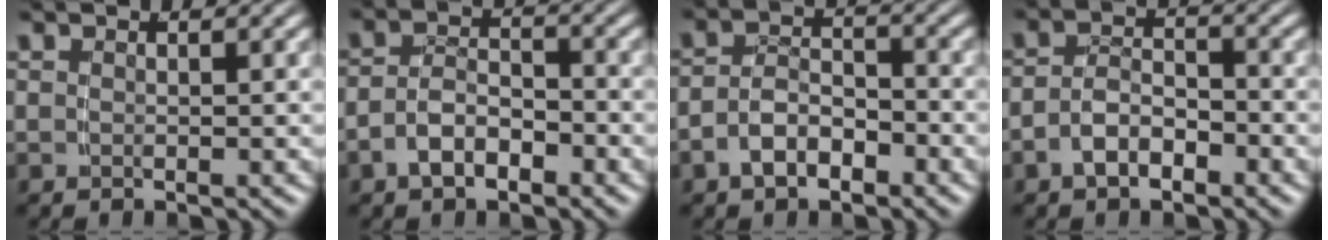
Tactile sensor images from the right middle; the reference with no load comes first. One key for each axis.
{"total": 3.9, "fx": -2.2, "fy": 2.4, "fz": 2.1, "tx": -0.030, "ty": -0.004, "tz": -0.040}
{"total": 4.3, "fx": -2.4, "fy": 2.9, "fz": 2.2, "tx": -0.032, "ty": -0.004, "tz": -0.043}
{"total": 3.7, "fx": -2.1, "fy": 2.3, "fz": 1.9, "tx": -0.028, "ty": -0.004, "tz": -0.038}